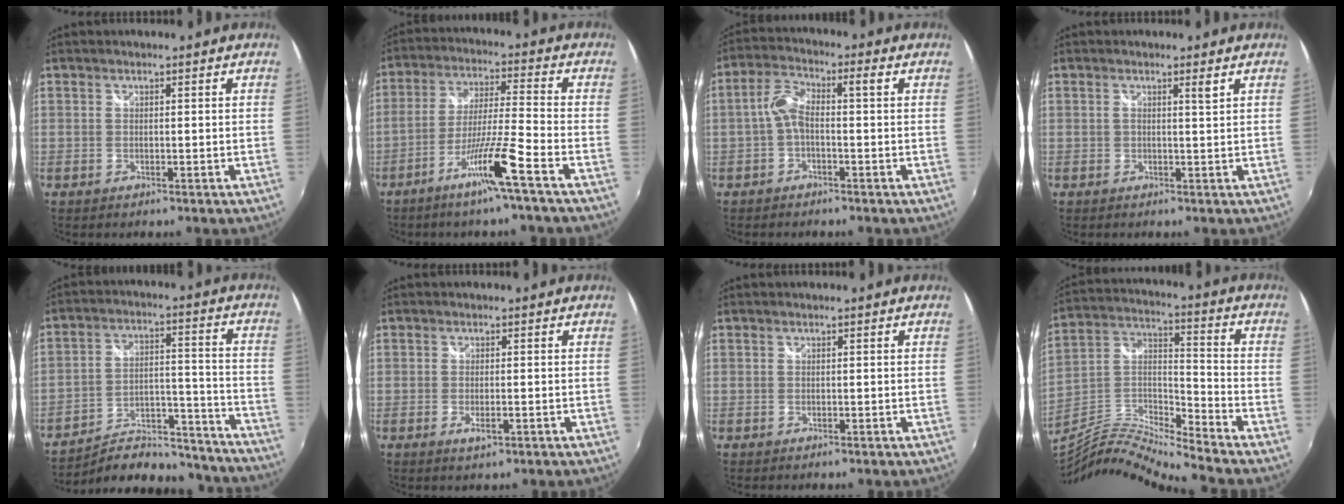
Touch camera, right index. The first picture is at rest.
{"total": 10.5, "force": [-6.1, -1.4, 8.4], "torque": [-0.169, -0.005, -0.115]}
{"total": 5.1, "force": [-1.0, 1.7, 4.7], "torque": [-0.095, 0.015, -0.021]}
{"total": 1.2, "force": [0.6, -0.4, 1.0], "torque": [-0.015, -0.002, 0.009]}
{"total": 22.2, "force": [-19.8, 7.3, 6.9], "torque": [-0.116, 0.040, -0.255]}
{"total": 2.5, "force": [-0.9, 0.8, 2.2], "torque": [-0.042, -0.007, -0.014]}
{"total": 0.0}
{"total": 12.9, "force": [-11.5, -0.6, 5.7], "torque": [-0.123, -0.001, -0.233]}